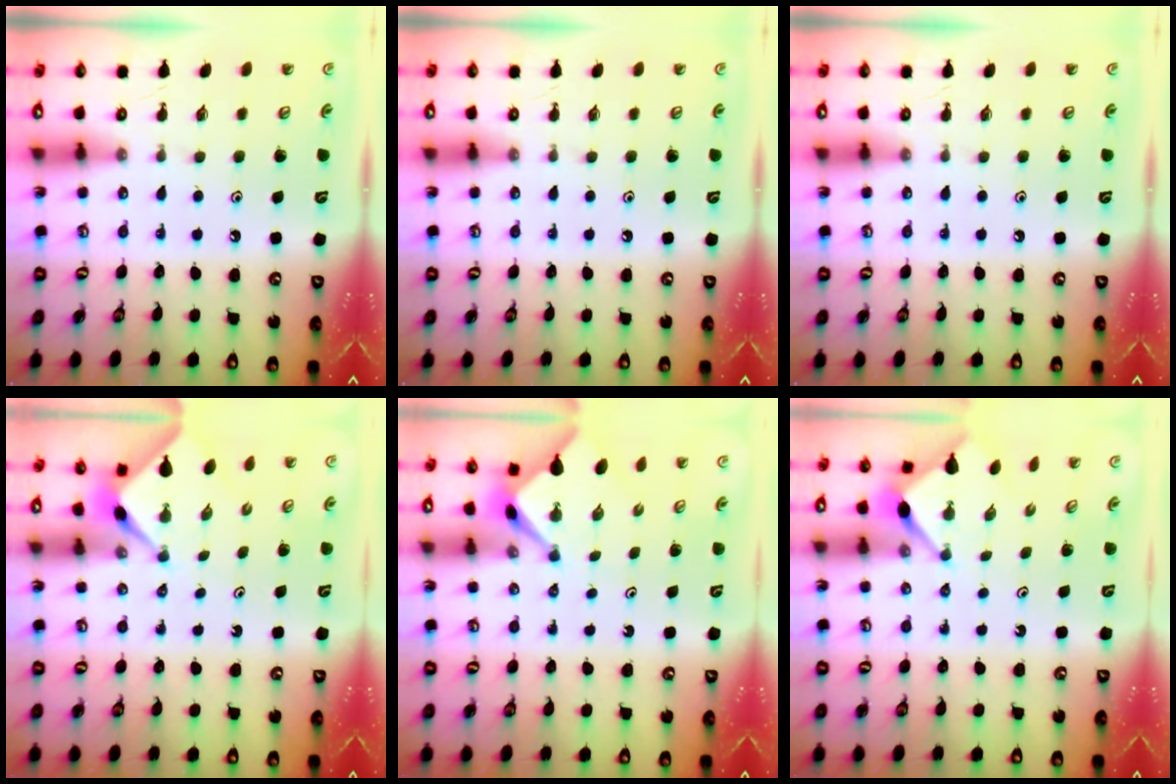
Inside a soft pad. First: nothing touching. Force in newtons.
{"total": 0.0}
{"total": 0.0}
{"total": 2.1, "press": 2.1, "slide": 0.3}
{"total": 2.8, "press": 2.8, "slide": 0.3}
{"total": 3.6, "press": 3.5, "slide": 0.3}